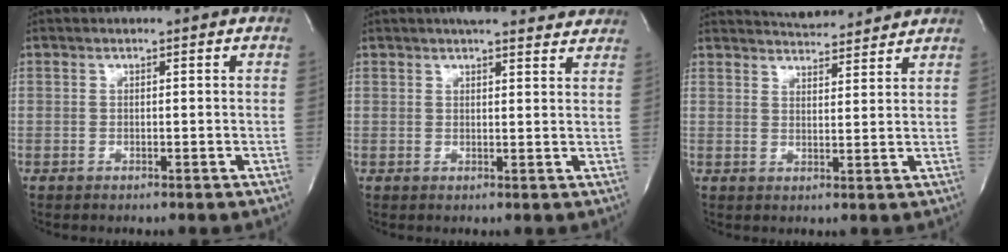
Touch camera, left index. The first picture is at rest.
{"total": 11.6, "force": [10.4, 2.5, 4.5], "torque": [-0.048, 0.013, 0.116]}
{"total": 9.5, "force": [9.1, 1.5, 2.4], "torque": [-0.042, 0.008, 0.126]}